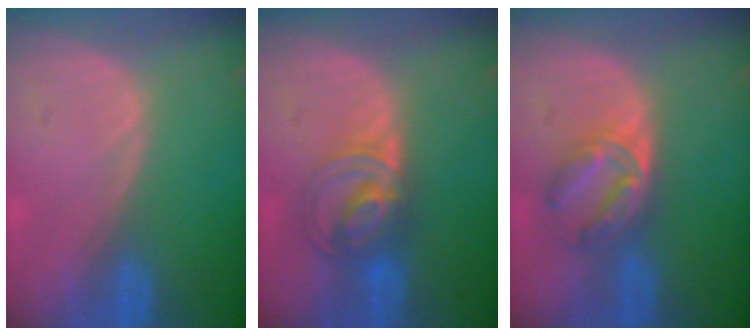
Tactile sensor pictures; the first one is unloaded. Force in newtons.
{"total": 6.1, "press": 6.0, "slide": 1.1}
{"total": 5.8, "press": 5.5, "slide": 1.8}